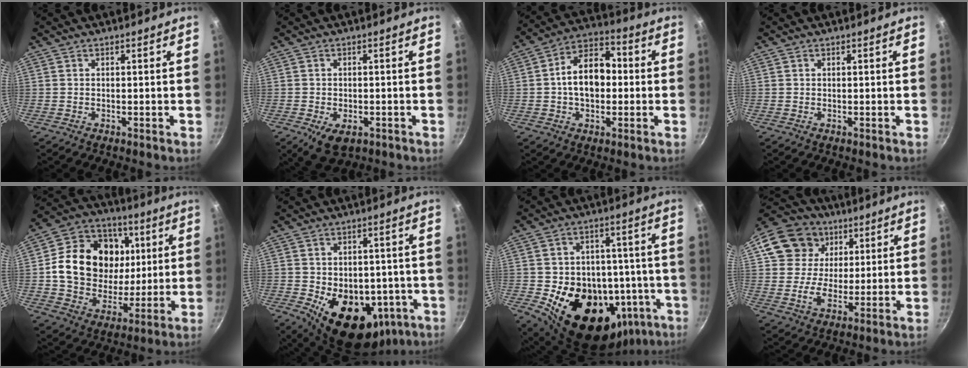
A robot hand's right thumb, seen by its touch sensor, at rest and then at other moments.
{"total": 5.8, "force": [-2.2, 3.6, 4.0], "torque": [-0.055, -0.001, -0.026]}
{"total": 12.6, "force": [0.0, 8.4, 9.4], "torque": [-0.118, 0.035, -0.015]}
{"total": 0.0}
{"total": 21.4, "force": [3.7, 17.3, 12.2], "torque": [-0.189, 0.010, 0.064]}
{"total": 17.7, "force": [-5.3, 12.2, 11.7], "torque": [-0.141, 0.009, -0.054]}
{"total": 25.3, "force": [-7.7, 18.0, 16.0], "torque": [-0.214, 0.021, -0.088]}
{"total": 14.7, "force": [5.3, 12.4, 5.7], "torque": [-0.075, 0.003, 0.085]}